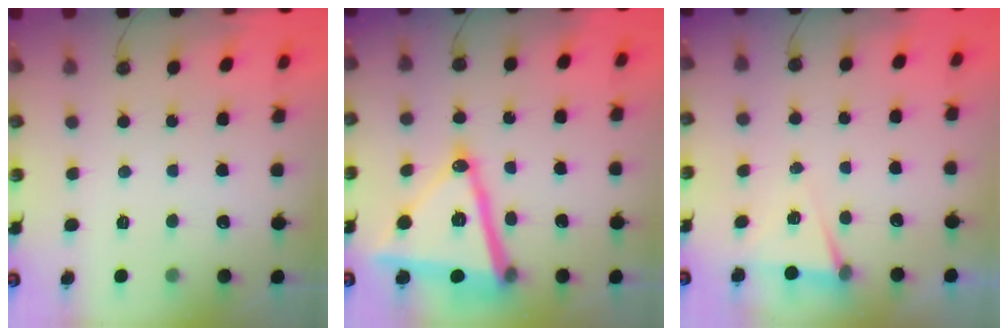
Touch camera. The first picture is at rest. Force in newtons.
{"total": 19.7, "press": 19.3, "slide": 3.6}
{"total": 5.5, "press": 3.3, "slide": 4.4}